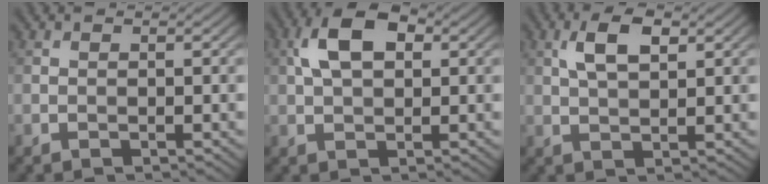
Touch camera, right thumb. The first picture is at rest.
{"total": 7.0, "force": [1.9, 4.1, 5.4], "torque": [-0.109, 0.014, 0.026]}
{"total": 4.7, "force": [1.9, 2.1, 3.8], "torque": [-0.080, 0.007, 0.035]}